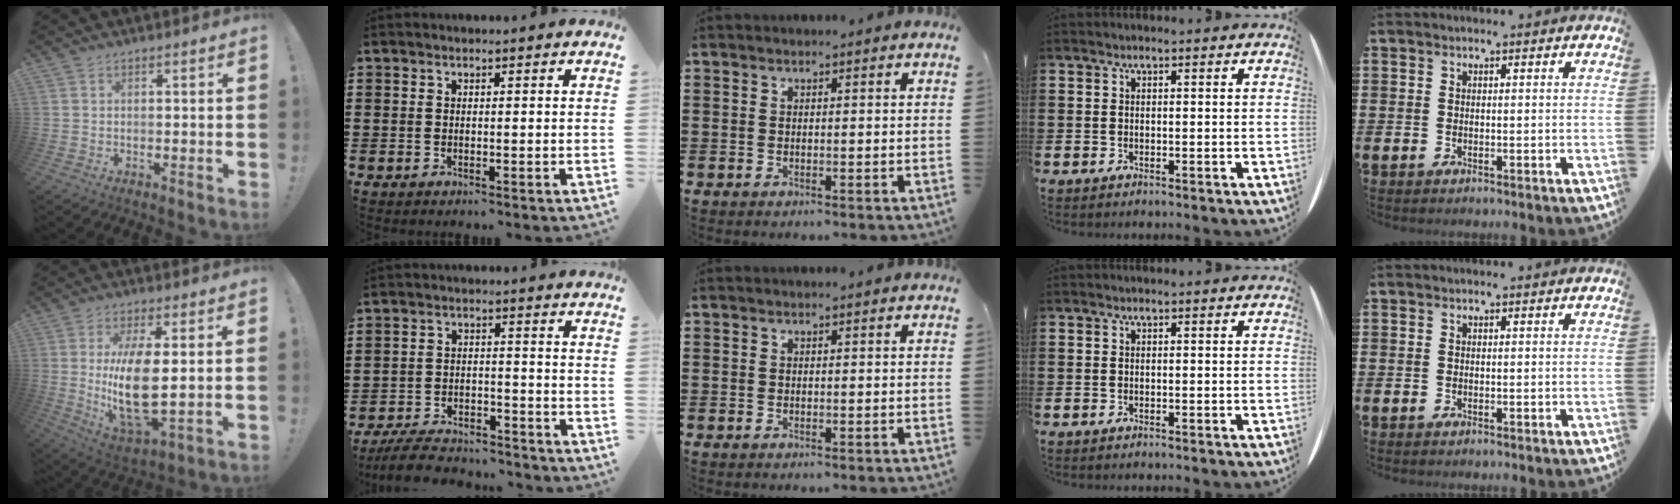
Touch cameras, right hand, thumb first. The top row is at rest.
{"thumb": {"total": 16.0, "force": [1.3, 6.7, 14.5], "torque": [-0.279, -0.025, 0.019]}, "index": {"total": 6.1, "force": [-5.8, 1.0, 1.7], "torque": [-0.034, 0.009, -0.113]}}